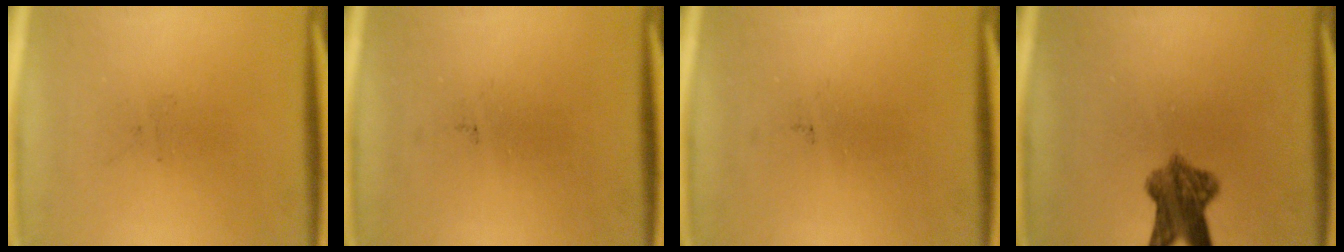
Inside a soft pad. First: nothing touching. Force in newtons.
{"total": 0.0}
{"total": 0.0}
{"total": 6.8}